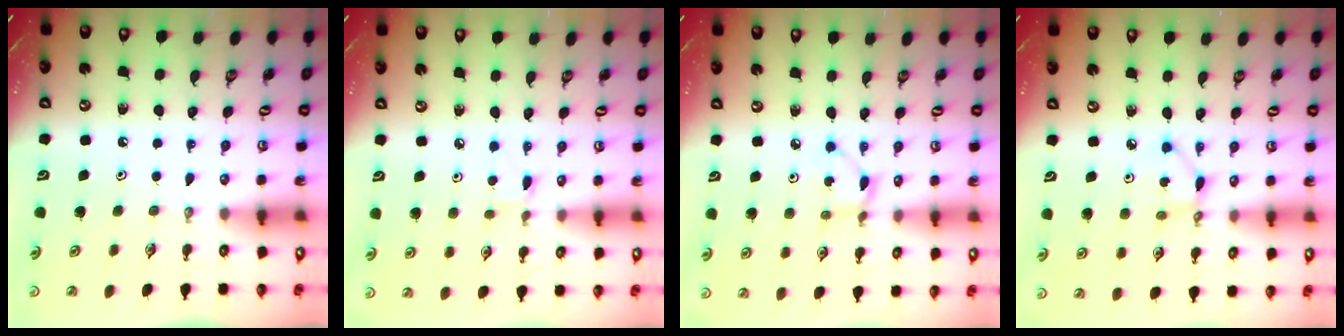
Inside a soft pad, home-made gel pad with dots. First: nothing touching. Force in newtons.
{"total": 2.6, "press": 2.6, "slide": 0.3}
{"total": 2.6, "press": 2.6, "slide": 0.3}
{"total": 2.9, "press": 2.9, "slide": 0.1}